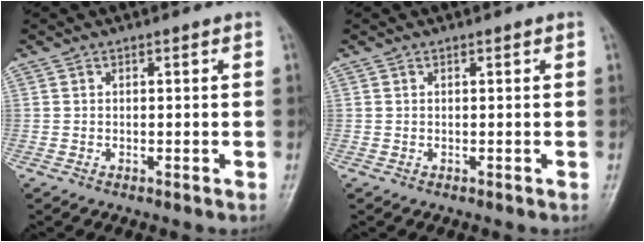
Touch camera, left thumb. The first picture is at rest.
{"total": 0.0}